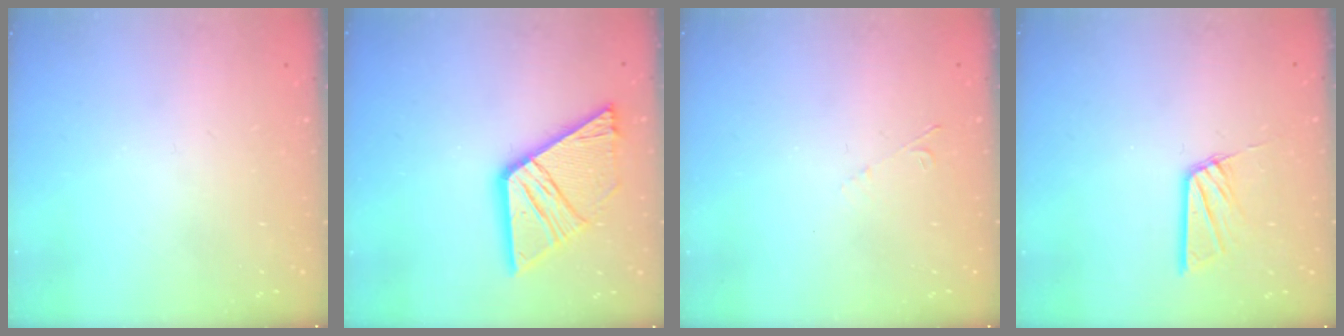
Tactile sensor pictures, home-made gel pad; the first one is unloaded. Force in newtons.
{"total": 19.2, "press": 19.1, "slide": 2.1}
{"total": 2.9, "press": 2.8, "slide": 0.4}
{"total": 10.4, "press": 10.4, "slide": 1.0}